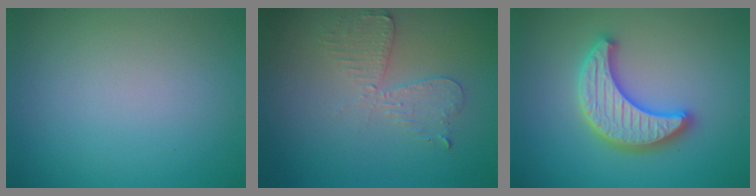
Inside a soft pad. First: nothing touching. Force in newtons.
{"total": 2.7, "press": 2.4, "slide": 1.1}
{"total": 4.8, "press": 4.7, "slide": 1.1}